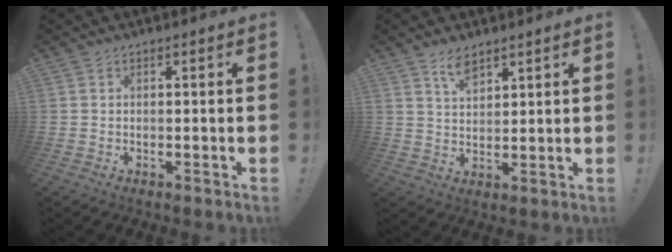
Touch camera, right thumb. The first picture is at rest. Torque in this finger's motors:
{"motor_torque": [-0.22, 0.25, 0.30, 0.25, 0.05]}